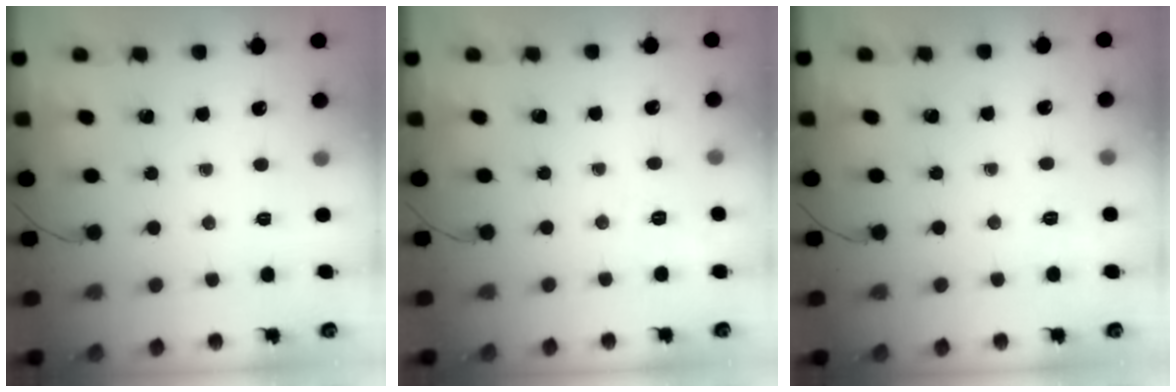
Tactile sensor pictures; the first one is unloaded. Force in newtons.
{"total": 2.8, "press": 2.1, "slide": 1.9}
{"total": 2.0, "press": 1.1, "slide": 1.7}